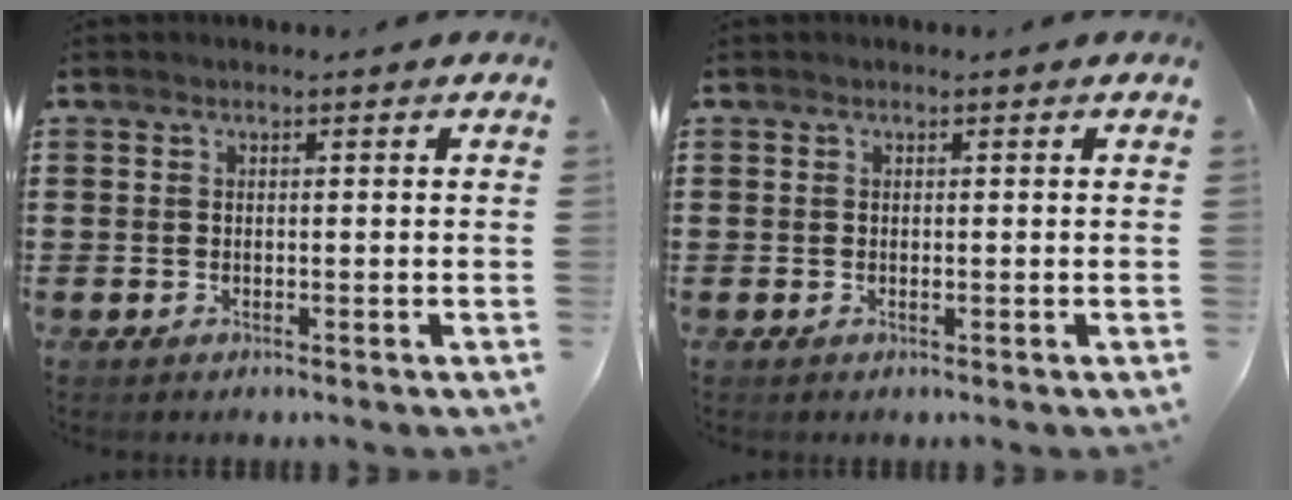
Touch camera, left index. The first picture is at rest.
{"total": 0.0}